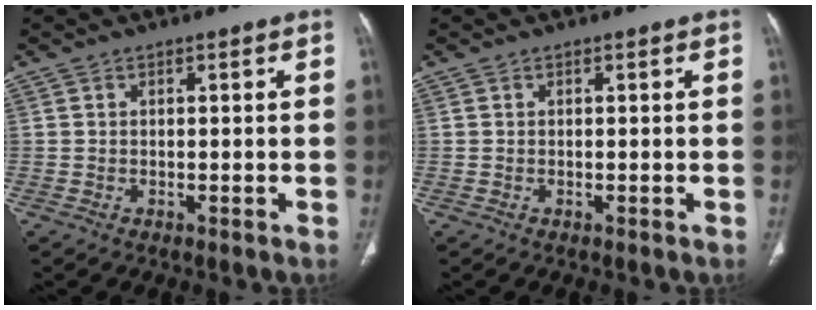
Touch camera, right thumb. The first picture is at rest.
{"total": 0.0}